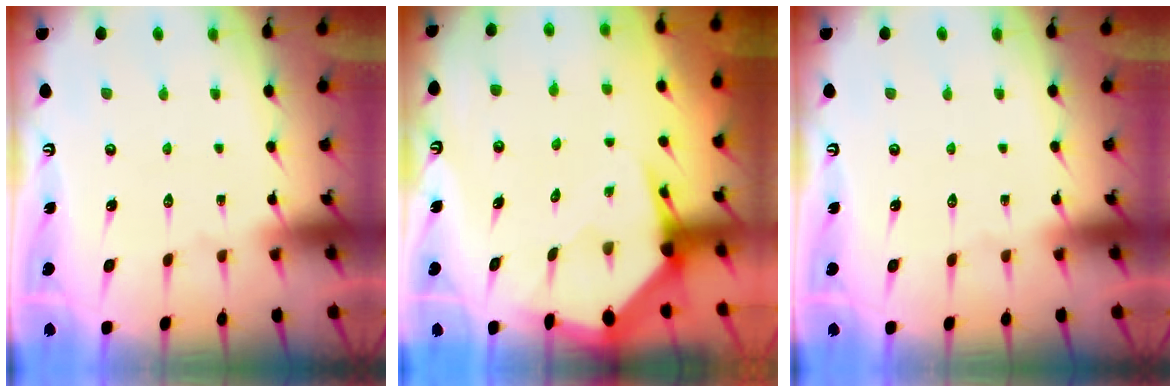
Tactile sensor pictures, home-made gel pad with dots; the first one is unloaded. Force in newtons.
{"total": 4.9, "press": 4.9, "slide": 0.6}
{"total": 0.0}